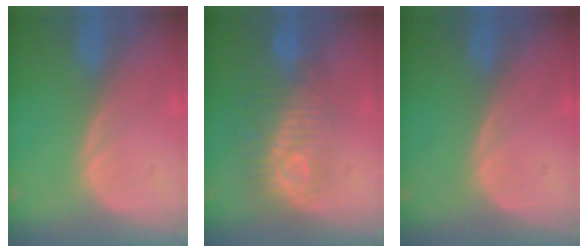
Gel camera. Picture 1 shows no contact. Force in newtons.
{"total": 9.7, "press": 8.7, "slide": 4.4}
{"total": 0.0}